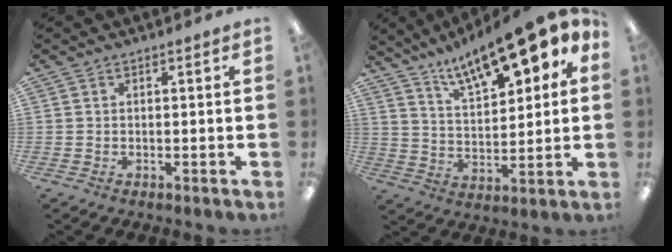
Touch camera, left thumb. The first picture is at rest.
{"total": 16.5, "force": [12.8, 5.2, 9.2], "torque": [-0.159, -0.079, 0.217]}